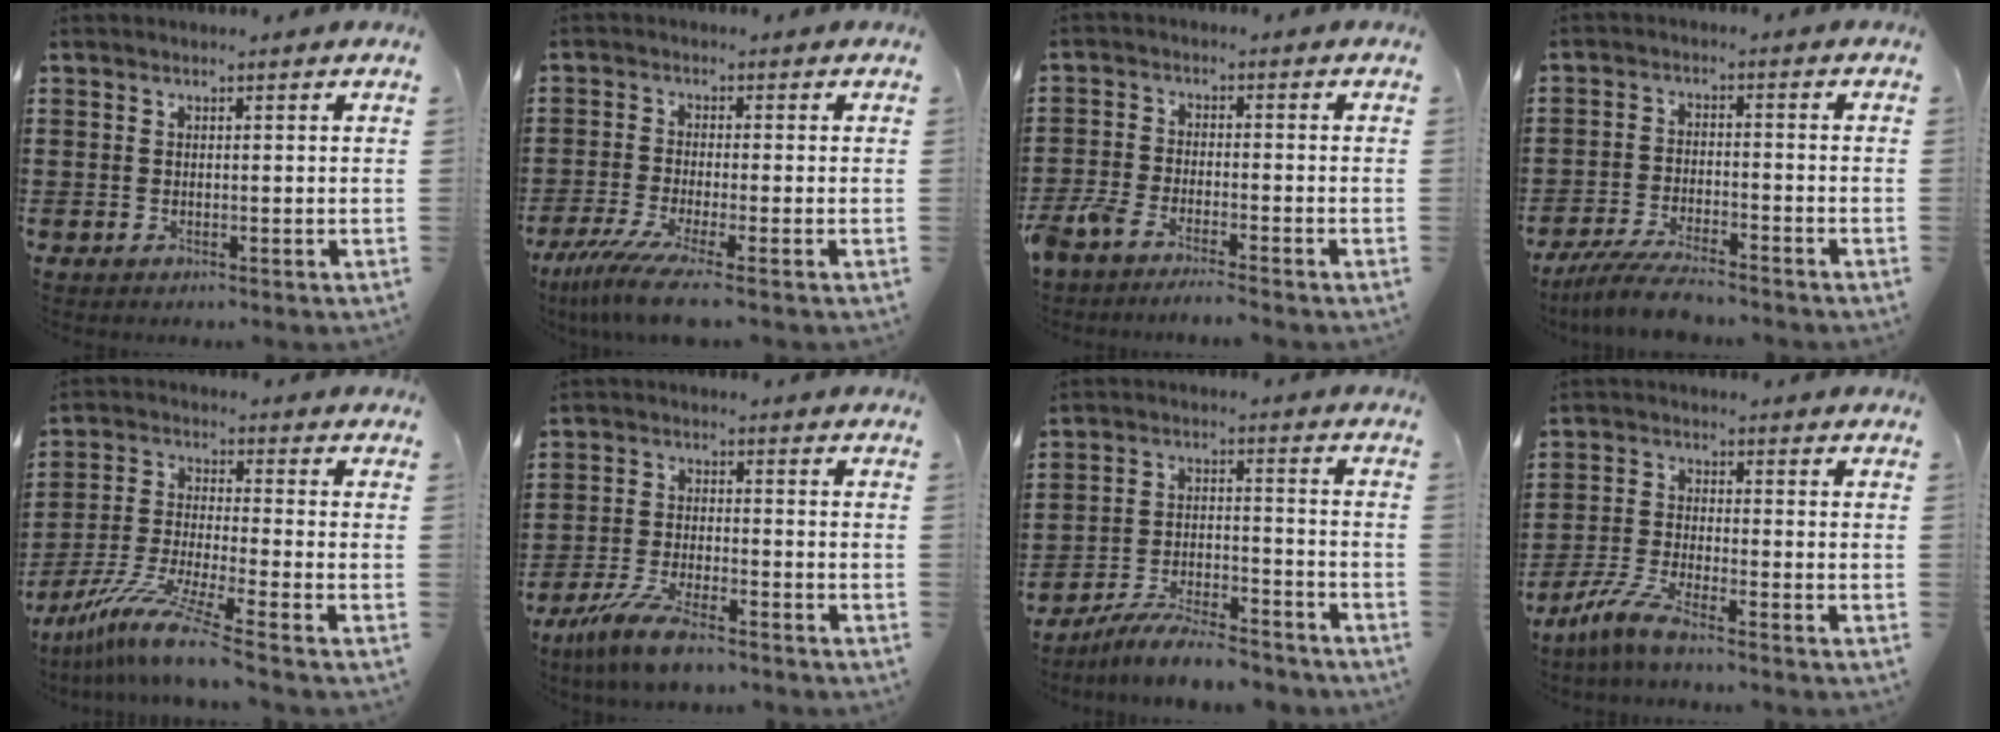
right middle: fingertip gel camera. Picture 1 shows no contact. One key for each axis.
{"total": 6.0, "fx": -4.1, "fy": 0.3, "fz": 4.4, "tx": -0.109, "ty": -0.028, "tz": -0.079}
{"total": 4.1, "fx": -3.8, "fy": 0.6, "fz": 1.4, "tx": -0.053, "ty": -0.008, "tz": -0.084}
{"total": 5.9, "fx": -5.3, "fy": 0.5, "fz": 2.5, "tx": -0.061, "ty": -0.010, "tz": -0.103}
{"total": 9.5, "fx": -7.5, "fy": 0.0, "fz": 5.9, "tx": -0.124, "ty": -0.009, "tz": -0.148}
{"total": 6.9, "fx": -5.6, "fy": 1.0, "fz": 3.8, "tx": -0.095, "ty": -0.011, "tz": -0.110}
{"total": 7.1, "fx": -6.7, "fy": 0.6, "fz": 2.4, "tx": -0.045, "ty": 0.005, "tz": -0.126}
{"total": 5.5, "fx": -4.5, "fy": 0.3, "fz": 3.1, "tx": -0.086, "ty": -0.017, "tz": -0.090}